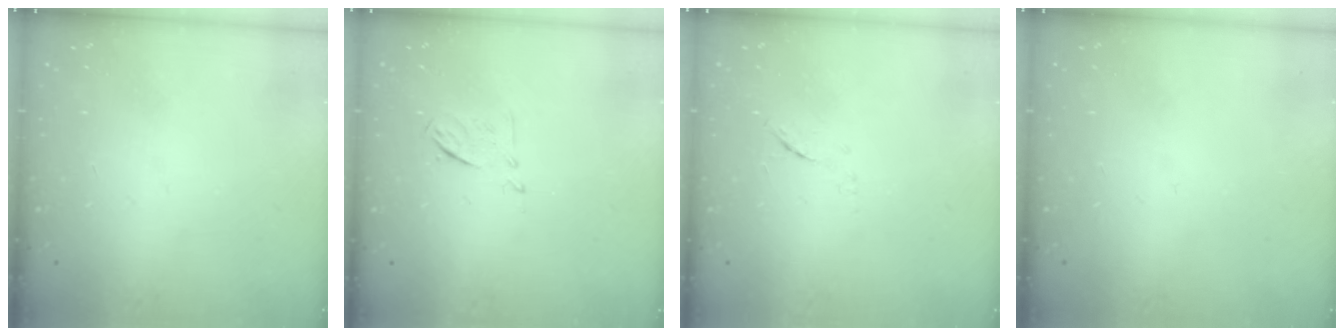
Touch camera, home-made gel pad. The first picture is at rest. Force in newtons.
{"total": 6.6, "press": 6.5, "slide": 1.1}
{"total": 5.4, "press": 5.3, "slide": 0.9}
{"total": 0.0}